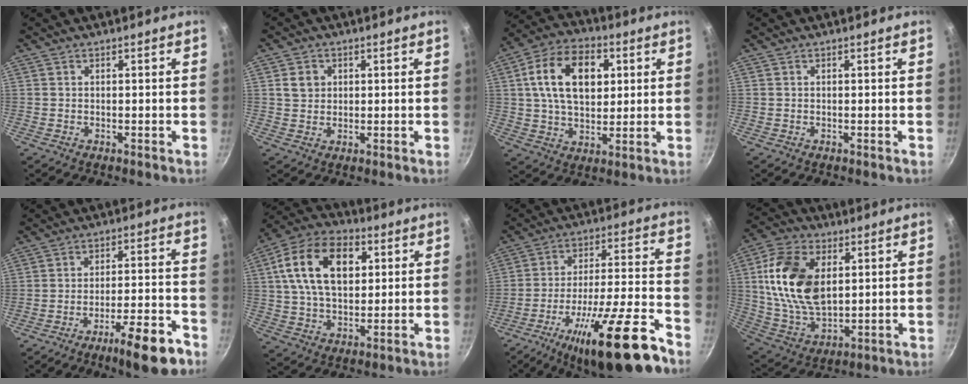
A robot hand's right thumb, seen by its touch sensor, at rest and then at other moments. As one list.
[{"total": 3.6, "force": [0.9, 3.1, 1.5], "torque": [-0.012, 0.004, 0.015]}, {"total": 16.3, "force": [4.0, 10.5, 11.9], "torque": [-0.180, 0.005, 0.058]}, {"total": 0.0}, {"total": 11.7, "force": [-7.3, 2.4, 8.9], "torque": [-0.119, 0.045, -0.101]}, {"total": 17.6, "force": [4.7, 11.1, 12.8], "torque": [-0.205, 0.008, 0.070]}, {"total": 22.3, "force": [-13.6, 4.9, 17.0], "torque": [-0.252, 0.064, -0.213]}, {"total": 18.0, "force": [3.9, 11.2, 13.5], "torque": [-0.239, -0.007, 0.080]}]